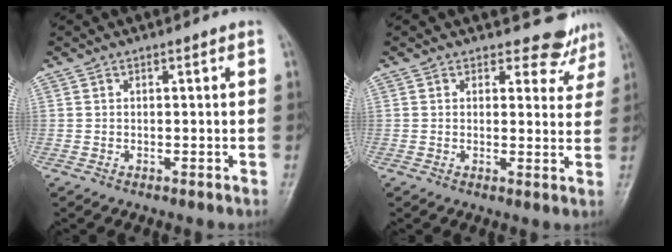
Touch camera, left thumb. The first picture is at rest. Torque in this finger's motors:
{"motor_torque": [-0.12, 0.13, -0.30, -0.32, -0.03]}